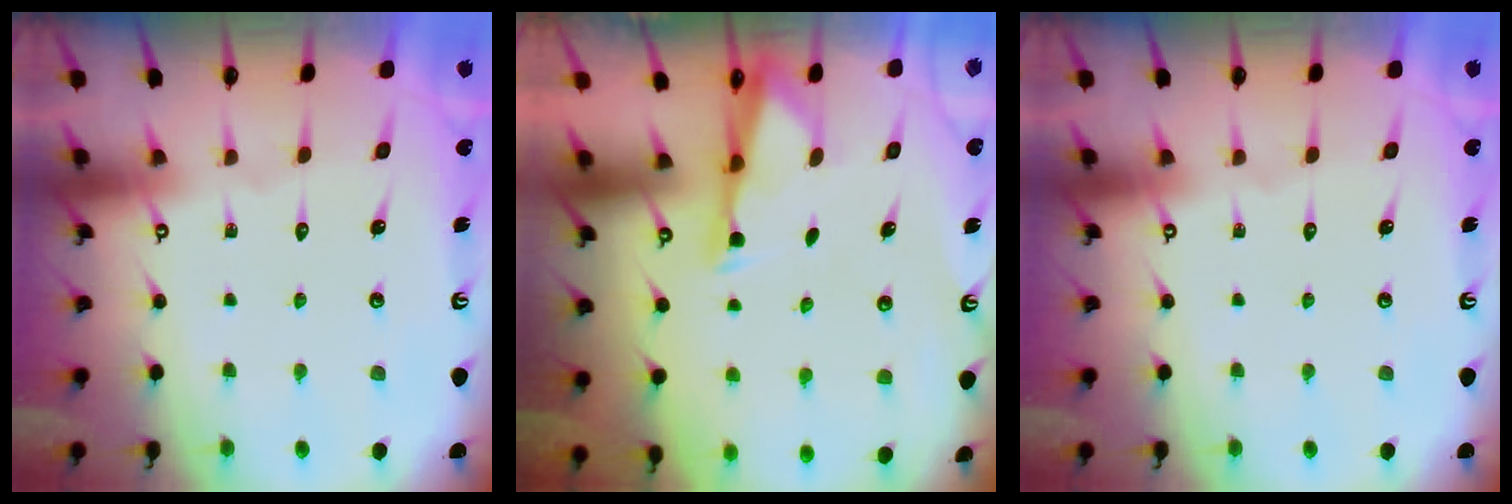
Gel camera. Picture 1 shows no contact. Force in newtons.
{"total": 3.0, "press": 2.9, "slide": 0.5}
{"total": 0.0}